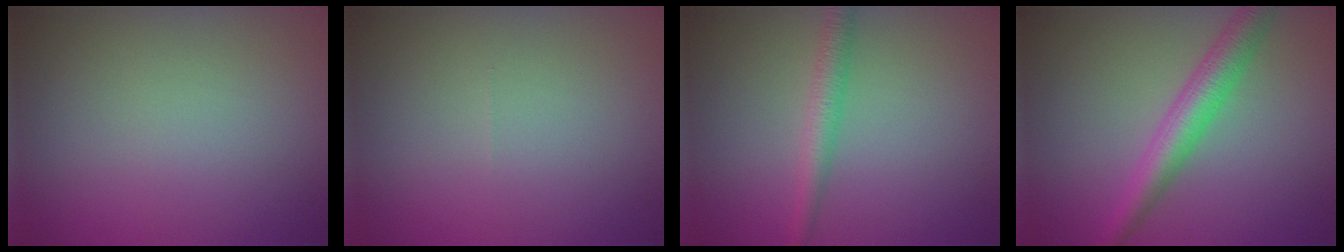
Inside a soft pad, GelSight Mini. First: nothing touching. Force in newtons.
{"total": 0.0}
{"total": 2.4, "press": 2.4, "slide": 0.0}
{"total": 4.3, "press": 4.3, "slide": 0.0}